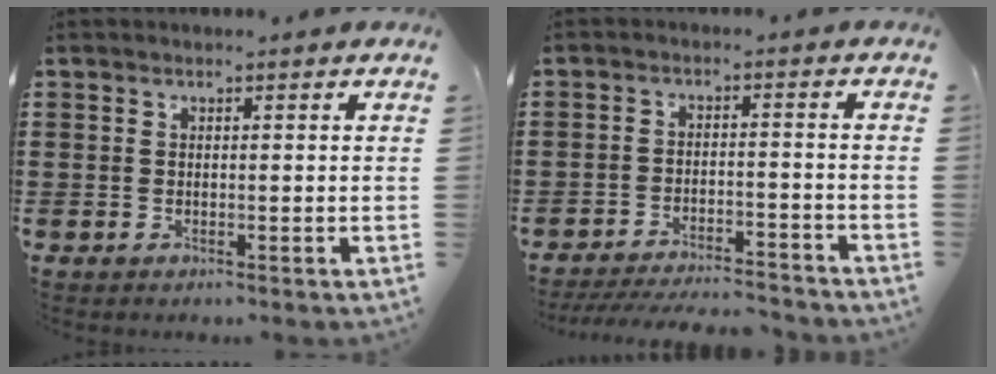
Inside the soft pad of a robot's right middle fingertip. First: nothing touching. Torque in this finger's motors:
{"motor_torque": [1.43, -0.19, 0.42, 0.14]}